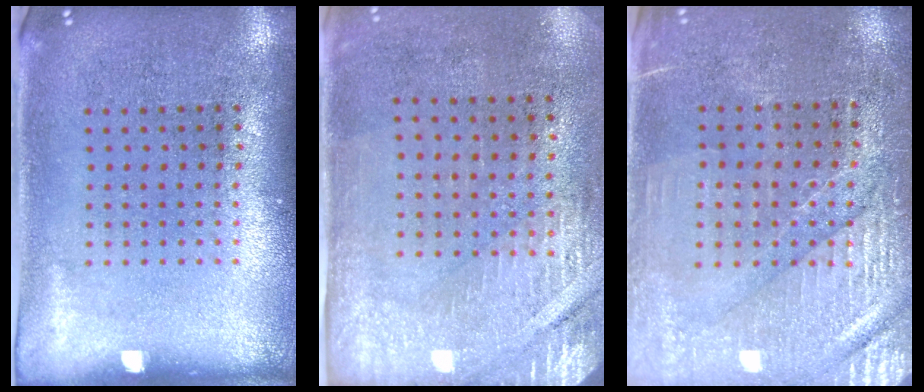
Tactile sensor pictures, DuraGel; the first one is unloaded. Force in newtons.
{"total": 2.9, "press": 2.5, "slide": 1.4}
{"total": 3.2, "press": 3.0, "slide": 1.1}